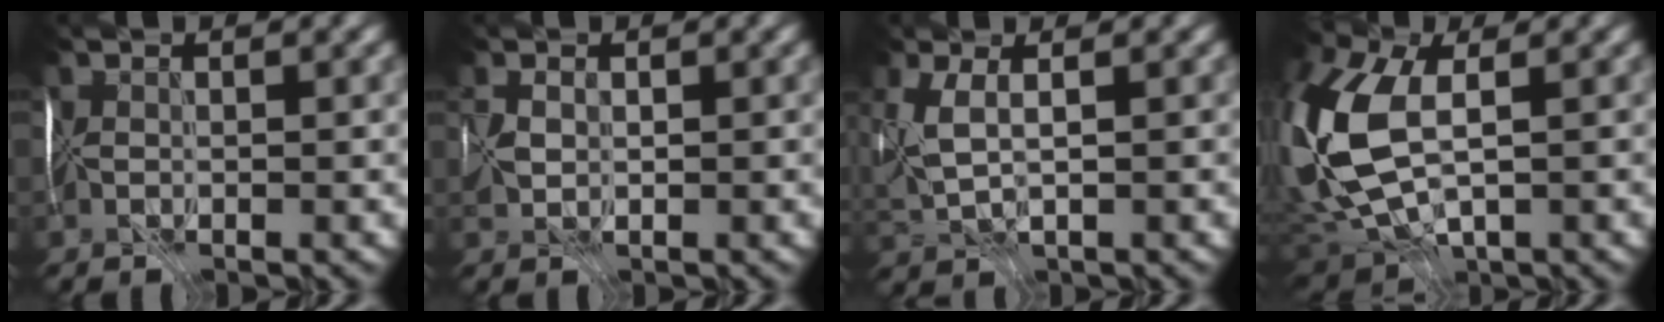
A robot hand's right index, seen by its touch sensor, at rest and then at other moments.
{"total": 0.9, "force": [0.6, 0.6, 0.1], "torque": [0.006, 0.008, 0.020]}
{"total": 2.2, "force": [1.4, 0.5, 1.6], "torque": [-0.048, 0.004, 0.039]}
{"total": 12.5, "force": [0.6, 7.3, 10.2], "torque": [-0.249, -0.016, 0.022]}